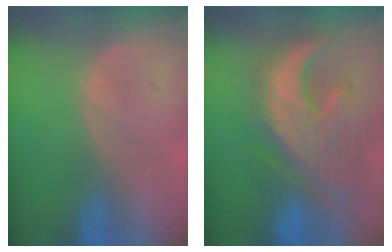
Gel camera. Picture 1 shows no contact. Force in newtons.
{"total": 12.8, "press": 11.2, "slide": 6.2}